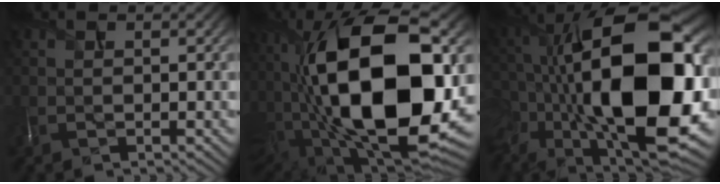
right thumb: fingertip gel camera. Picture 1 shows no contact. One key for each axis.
{"total": 21.0, "fx": 0.8, "fy": 11.5, "fz": 17.6, "tx": -0.349, "ty": -0.010, "tz": 0.021}
{"total": 22.0, "fx": -4.0, "fy": 10.7, "fz": 18.8, "tx": -0.354, "ty": -0.018, "tz": -0.054}